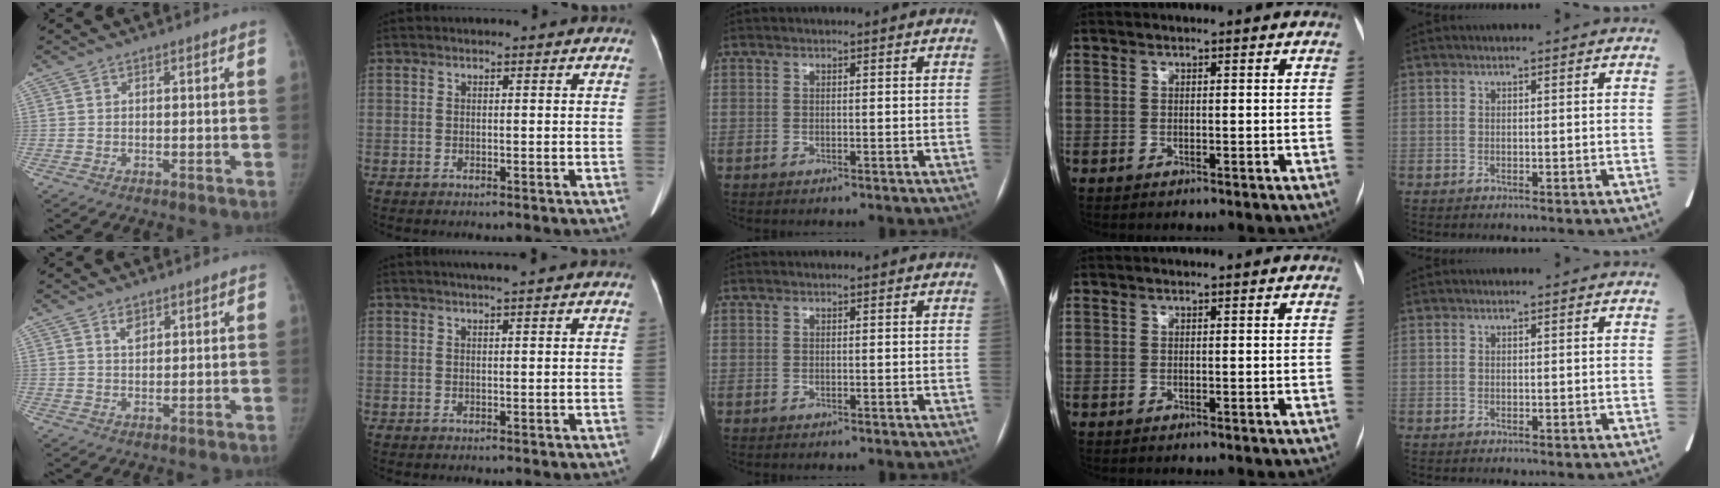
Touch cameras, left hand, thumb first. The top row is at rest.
{"thumb": {"total": 2.2, "force": [1.4, 1.3, 1.1], "torque": [-0.008, -0.010, 0.026]}, "index": {"total": 3.9, "force": [3.2, -0.4, 2.2], "torque": [-0.031, 0.017, 0.042]}}